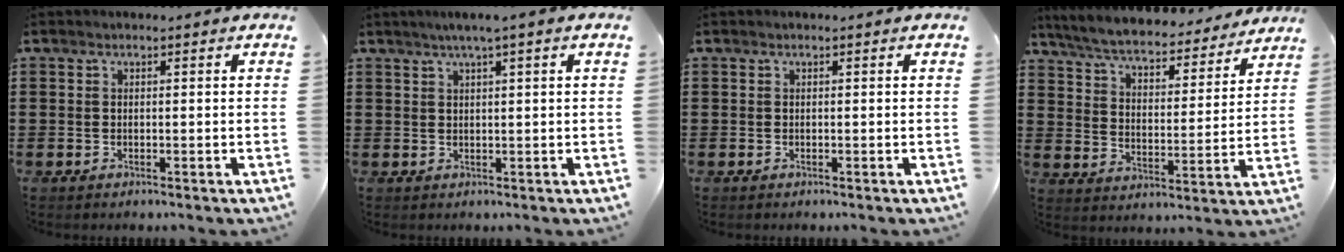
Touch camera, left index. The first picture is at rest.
{"total": 2.0, "force": [1.0, -0.2, 1.7], "torque": [-0.034, 0.000, 0.016]}
{"total": 0.0}
{"total": 6.3, "force": [6.0, 0.4, 1.9], "torque": [-0.066, -0.041, 0.102]}